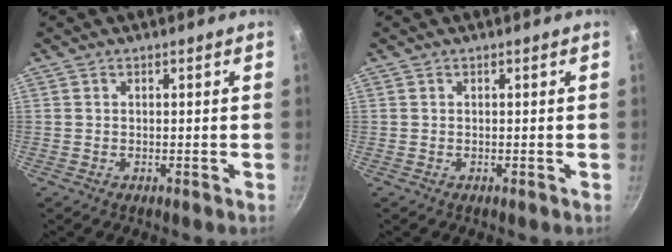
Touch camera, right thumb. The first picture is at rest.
{"total": 0.0}